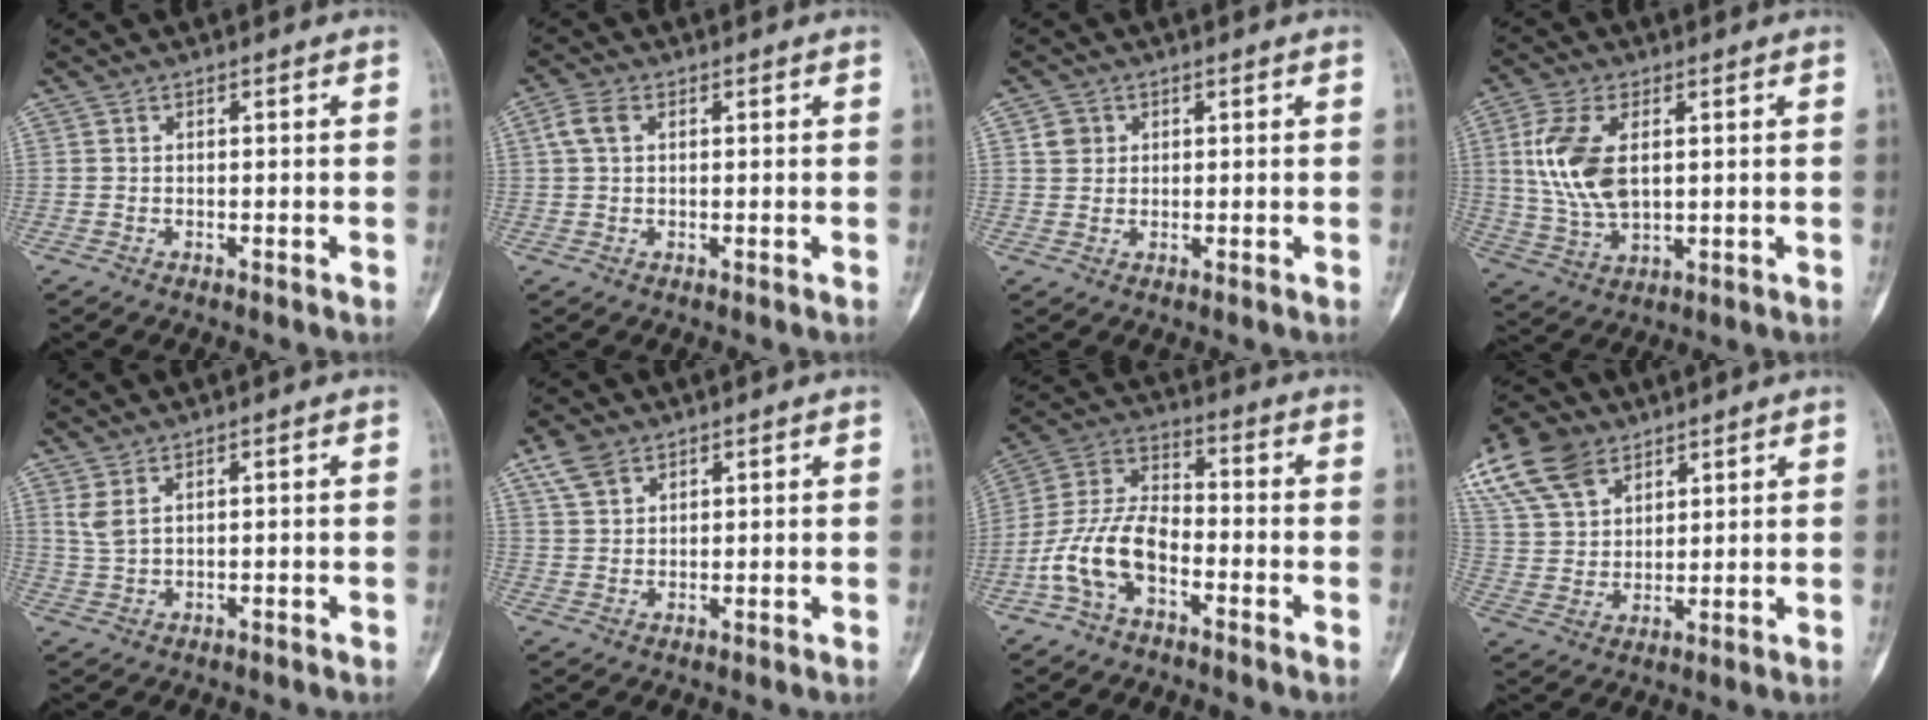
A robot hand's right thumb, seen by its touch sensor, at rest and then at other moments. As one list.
[{"total": 3.6, "force": [1.0, 2.4, 2.5], "torque": [-0.059, 0.011, 0.019]}, {"total": 2.7, "force": [1.0, 2.4, 0.8], "torque": [-0.002, -0.003, 0.015]}, {"total": 12.4, "force": [2.3, 6.9, 10.1], "torque": [-0.211, -0.008, 0.051]}, {"total": 2.8, "force": [1.4, 1.1, 2.2], "torque": [-0.051, -0.001, 0.037]}, {"total": 5.2, "force": [3.2, 3.2, 2.5], "torque": [-0.040, -0.005, 0.068]}, {"total": 11.5, "force": [-4.8, 6.3, 8.4], "torque": [-0.170, 0.045, -0.099]}, {"total": 14.5, "force": [8.6, 9.0, 7.4], "torque": [-0.134, -0.006, 0.168]}]